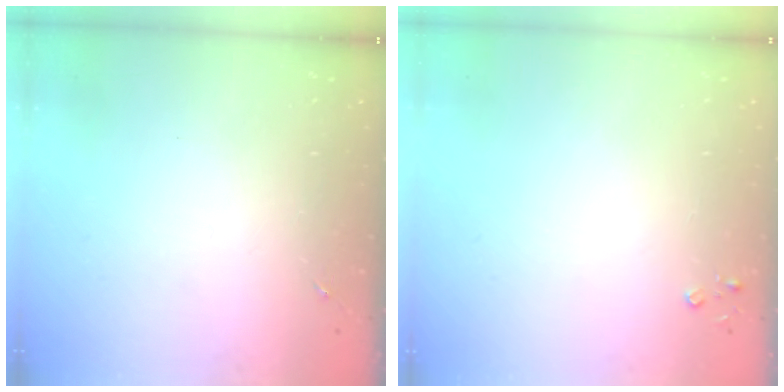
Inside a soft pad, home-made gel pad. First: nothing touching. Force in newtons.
{"total": 2.6, "press": 2.6, "slide": 0.3}